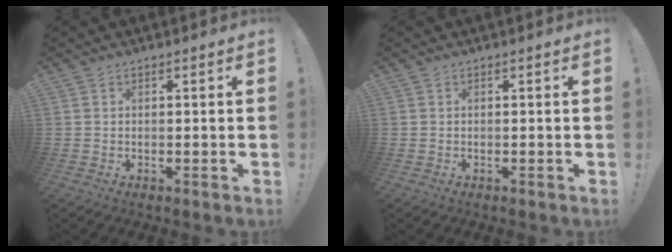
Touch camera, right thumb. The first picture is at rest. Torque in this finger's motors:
{"motor_torque": [0.15, 0.03, 0.29, -0.21, 0.00]}